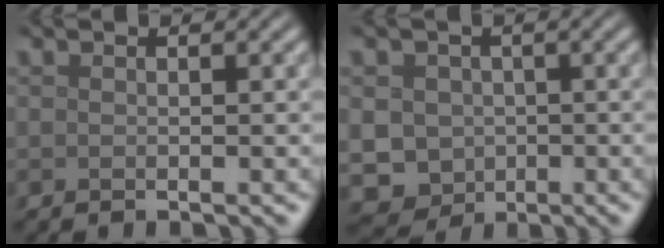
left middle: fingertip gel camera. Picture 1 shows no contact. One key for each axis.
{"total": 7.8, "fx": -1.5, "fy": 7.3, "fz": 2.4, "tx": -0.045, "ty": -0.004, "tz": -0.053}